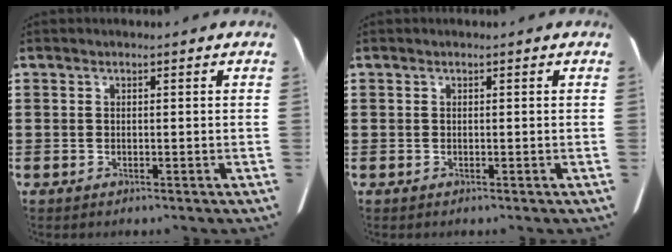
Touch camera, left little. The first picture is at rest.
{"total": 0.0}